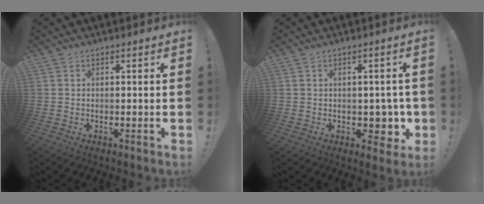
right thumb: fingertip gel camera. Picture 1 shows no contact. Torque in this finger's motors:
{"motor_torque": [0.06, -0.16, 0.20, -0.11, 0.00]}